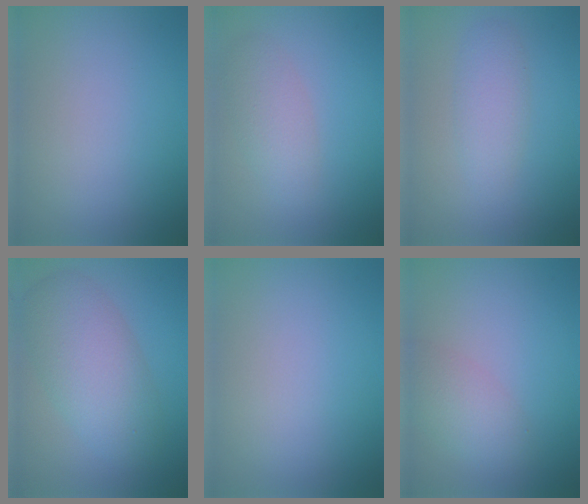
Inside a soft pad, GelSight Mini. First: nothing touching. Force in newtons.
{"total": 2.5, "press": 2.5, "slide": 0.1}
{"total": 2.4, "press": 2.4, "slide": 0.1}
{"total": 6.3, "press": 6.3, "slide": 0.1}
{"total": 0.0}
{"total": 2.6, "press": 2.6, "slide": 0.1}